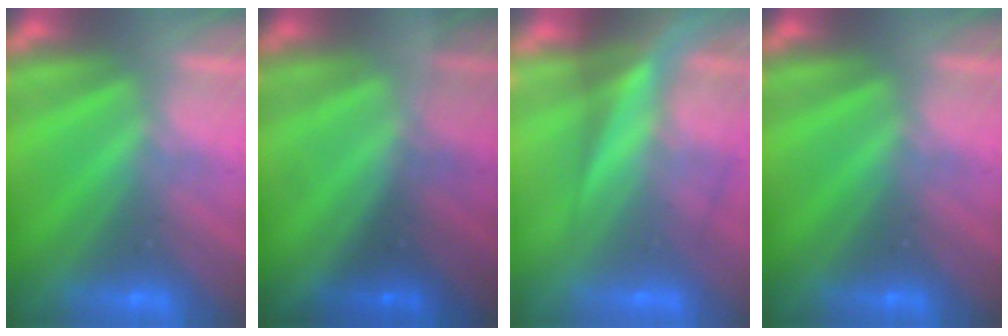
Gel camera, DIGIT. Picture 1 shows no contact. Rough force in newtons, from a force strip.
{"total": 1.4}
{"total": 6.9}
{"total": 0.0}